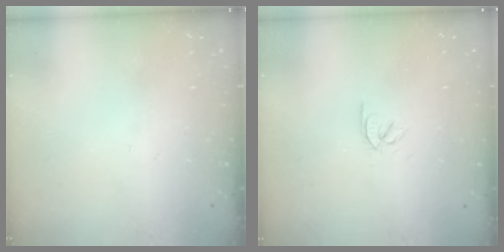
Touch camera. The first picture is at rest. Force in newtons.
{"total": 2.5, "press": 2.4, "slide": 0.7}